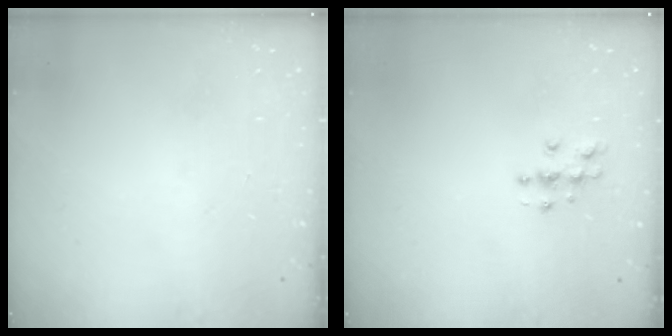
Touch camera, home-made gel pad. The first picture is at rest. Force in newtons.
{"total": 4.1, "press": 4.1, "slide": 0.5}